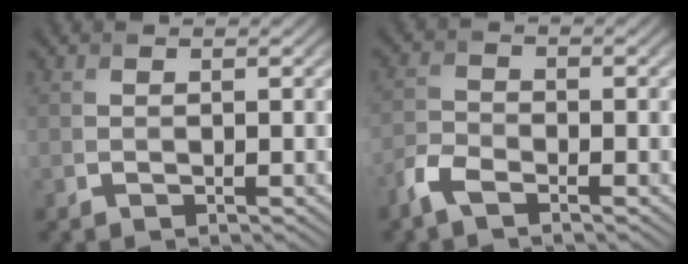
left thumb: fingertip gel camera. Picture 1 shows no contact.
{"total": 3.6, "force": [-2.6, 1.4, 2.1], "torque": [-0.052, -0.004, -0.069]}